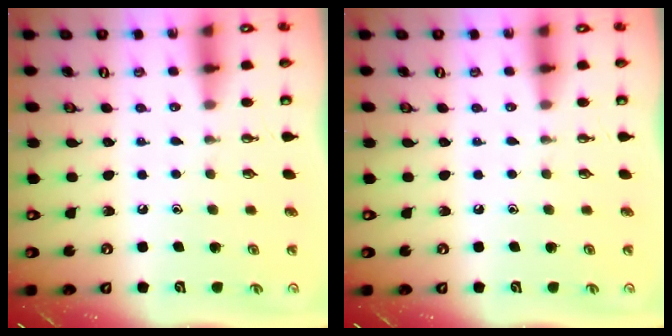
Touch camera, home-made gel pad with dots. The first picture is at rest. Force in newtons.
{"total": 0.0}